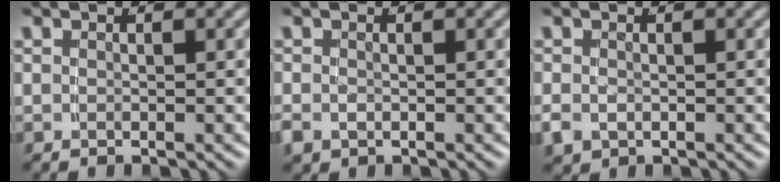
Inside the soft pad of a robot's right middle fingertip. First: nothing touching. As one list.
[{"total": 1.5, "force": [-0.7, 1.0, 0.7], "torque": [-0.028, -0.012, -0.005]}, {"total": 1.8, "force": [-0.8, 1.3, 0.9], "torque": [-0.032, -0.011, -0.006]}]